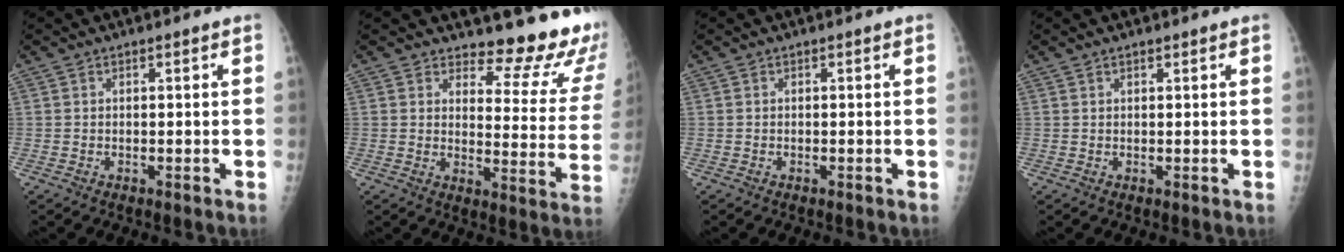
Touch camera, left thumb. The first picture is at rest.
{"total": 15.6, "force": [14.1, 4.2, 5.0], "torque": [-0.017, -0.151, 0.156]}
{"total": 0.0}
{"total": 0.9, "force": [0.7, 0.4, 0.4], "torque": [-0.006, -0.003, 0.011]}